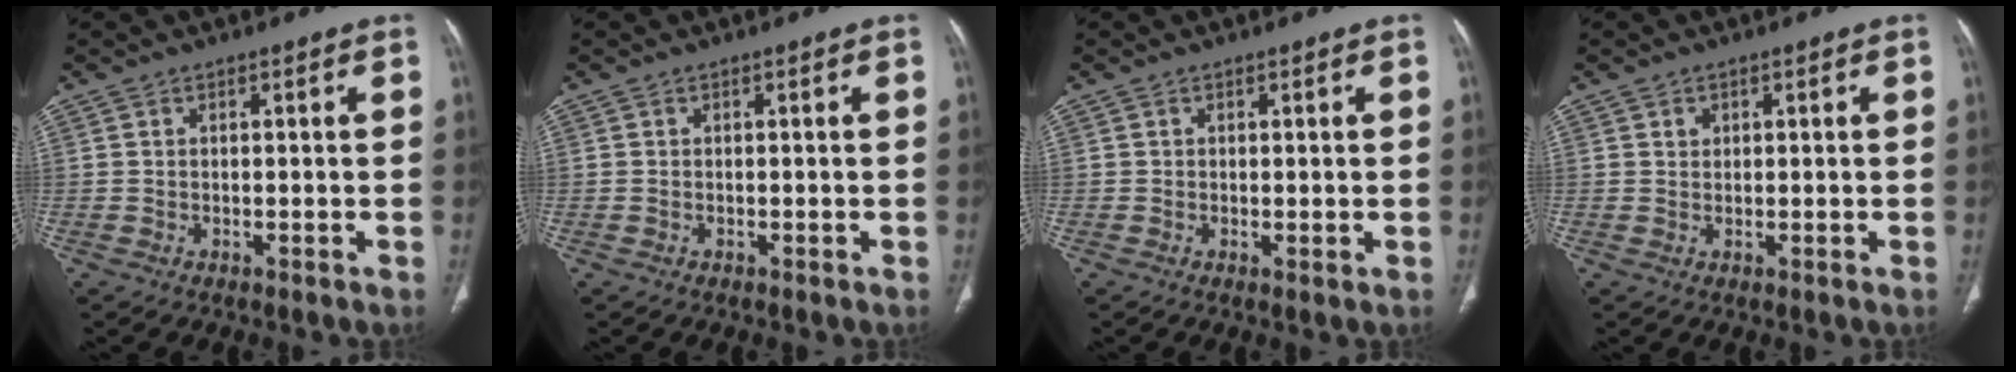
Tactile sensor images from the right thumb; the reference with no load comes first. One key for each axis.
{"total": 0.0}
{"total": 0.6, "fx": 0.0, "fy": 0.2, "fz": 0.5, "tx": -0.014, "ty": -0.004, "tz": 0.000}
{"total": 1.2, "fx": 0.5, "fy": 1.0, "fz": 0.4, "tx": 0.000, "ty": -0.002, "tz": 0.010}